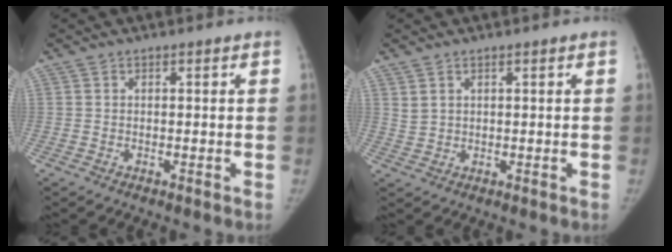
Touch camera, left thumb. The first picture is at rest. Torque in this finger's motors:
{"motor_torque": [1.49, 1.55, 0.54, -0.17, 0.00]}